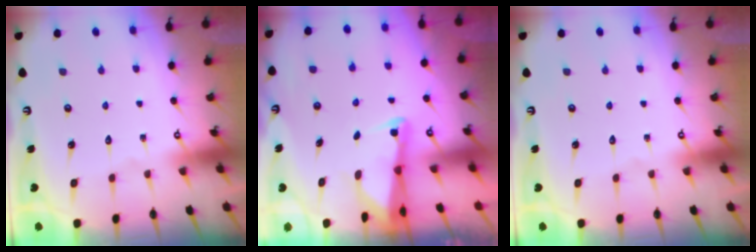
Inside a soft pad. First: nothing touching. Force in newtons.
{"total": 2.7, "press": 2.7, "slide": 0.2}
{"total": 0.0}